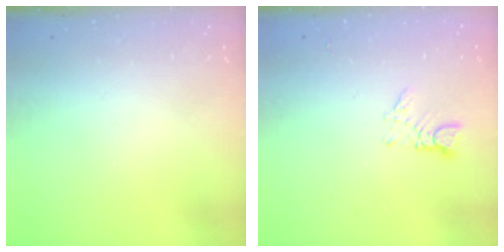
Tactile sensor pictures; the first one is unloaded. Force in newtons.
{"total": 2.7, "press": 2.6, "slide": 0.3}